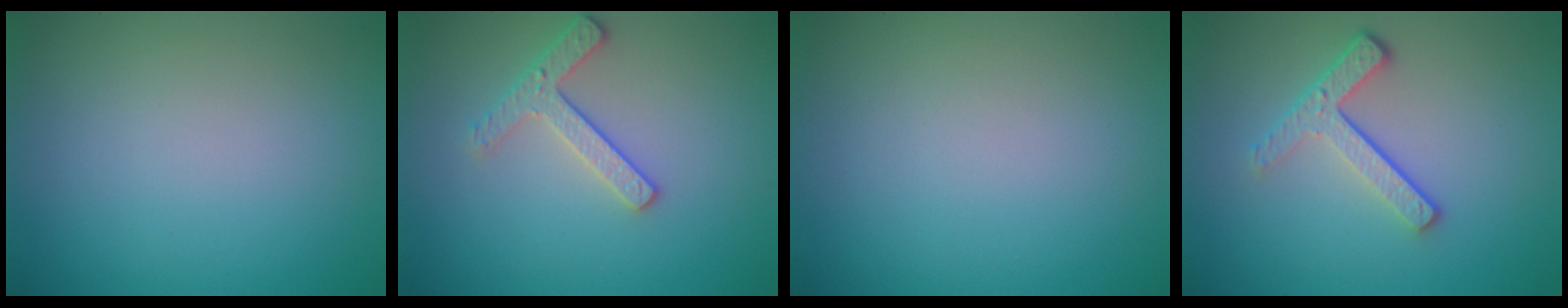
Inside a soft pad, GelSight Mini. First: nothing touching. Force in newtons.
{"total": 2.5, "press": 2.4, "slide": 0.5}
{"total": 0.0}
{"total": 3.5, "press": 2.5, "slide": 2.5}